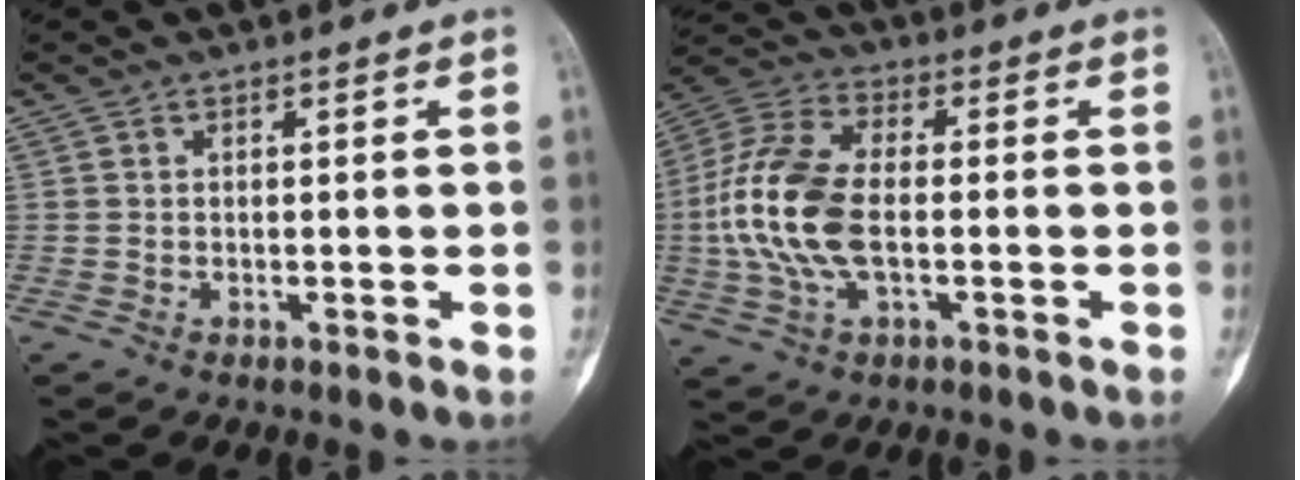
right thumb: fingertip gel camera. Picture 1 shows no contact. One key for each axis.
{"total": 14.9, "fx": -1.4, "fy": 7.8, "fz": 12.7, "tx": -0.276, "ty": 0.020, "tz": -0.029}